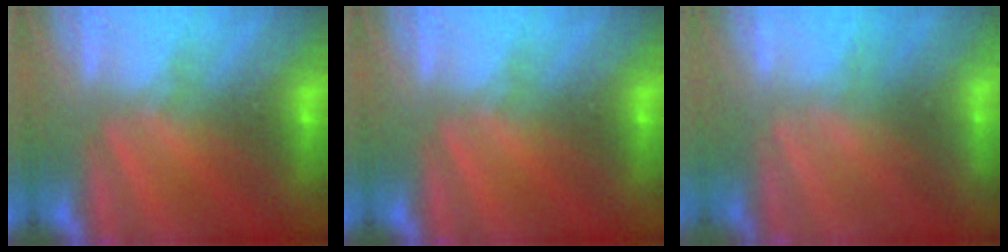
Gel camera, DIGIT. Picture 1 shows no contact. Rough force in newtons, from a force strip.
{"total": 0.0}
{"total": 2.2}